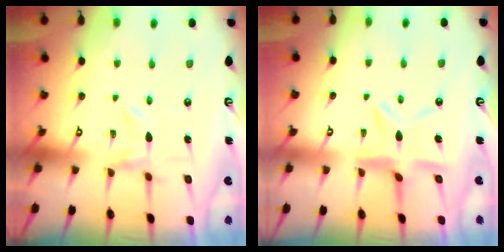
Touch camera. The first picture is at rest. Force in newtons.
{"total": 10.5, "press": 10.4, "slide": 0.9}